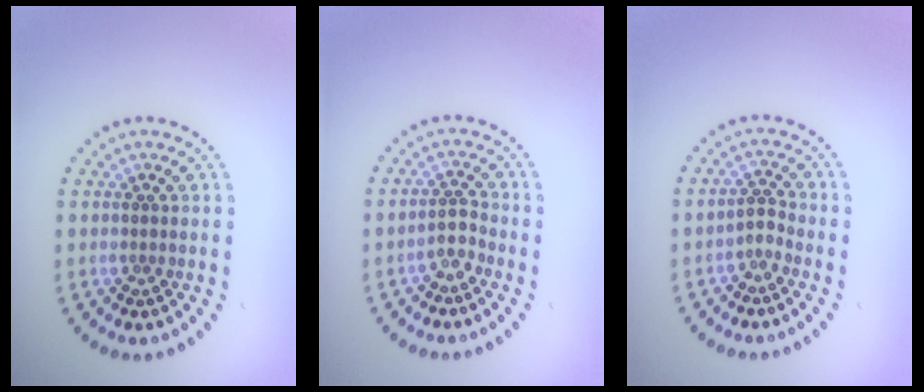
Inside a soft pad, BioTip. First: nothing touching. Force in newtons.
{"total": 1.7, "press": 1.3, "slide": 1.2}
{"total": 1.4, "press": 0.9, "slide": 1.1}